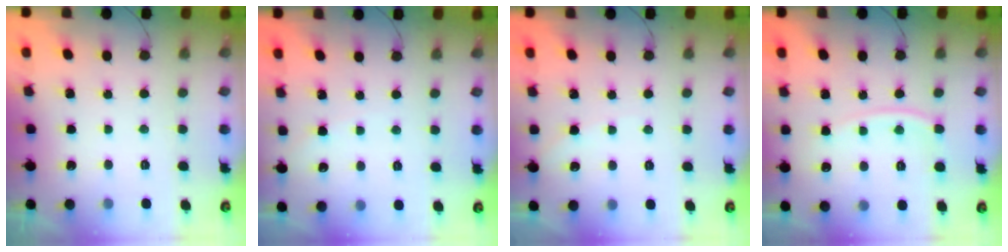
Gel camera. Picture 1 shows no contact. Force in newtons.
{"total": 3.0, "press": 2.9, "slide": 0.5}
{"total": 4.7, "press": 4.7, "slide": 0.7}
{"total": 9.1, "press": 9.1, "slide": 0.8}